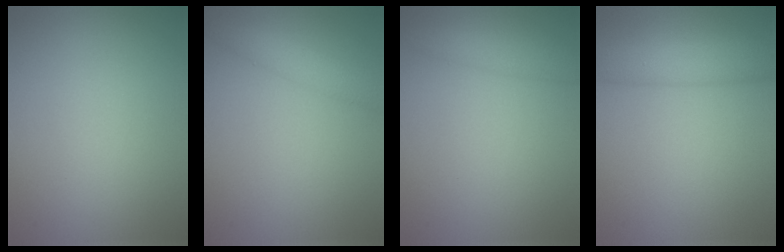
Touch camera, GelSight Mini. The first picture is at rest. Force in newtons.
{"total": 2.2, "press": 2.2, "slide": 0.1}
{"total": 1.9, "press": 1.9, "slide": 0.1}
{"total": 3.7, "press": 3.6, "slide": 0.4}